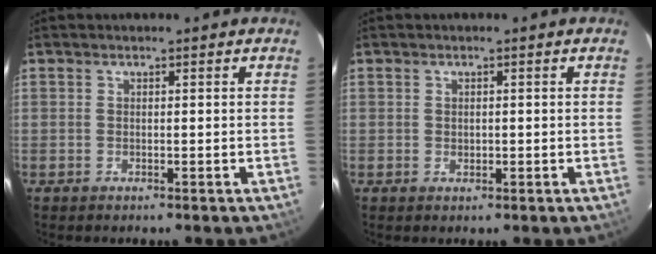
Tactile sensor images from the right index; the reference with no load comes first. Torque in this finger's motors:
{"motor_torque": [-0.06, -0.01, -0.02, 0.00]}